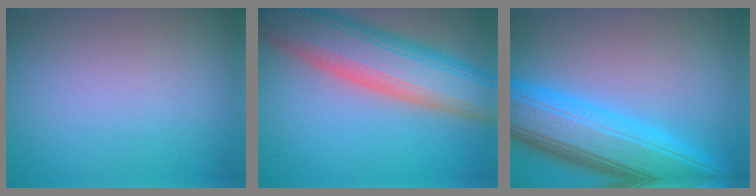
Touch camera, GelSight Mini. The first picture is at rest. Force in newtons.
{"total": 11.5, "press": 11.5, "slide": 0.9}
{"total": 10.6, "press": 10.6, "slide": 0.2}